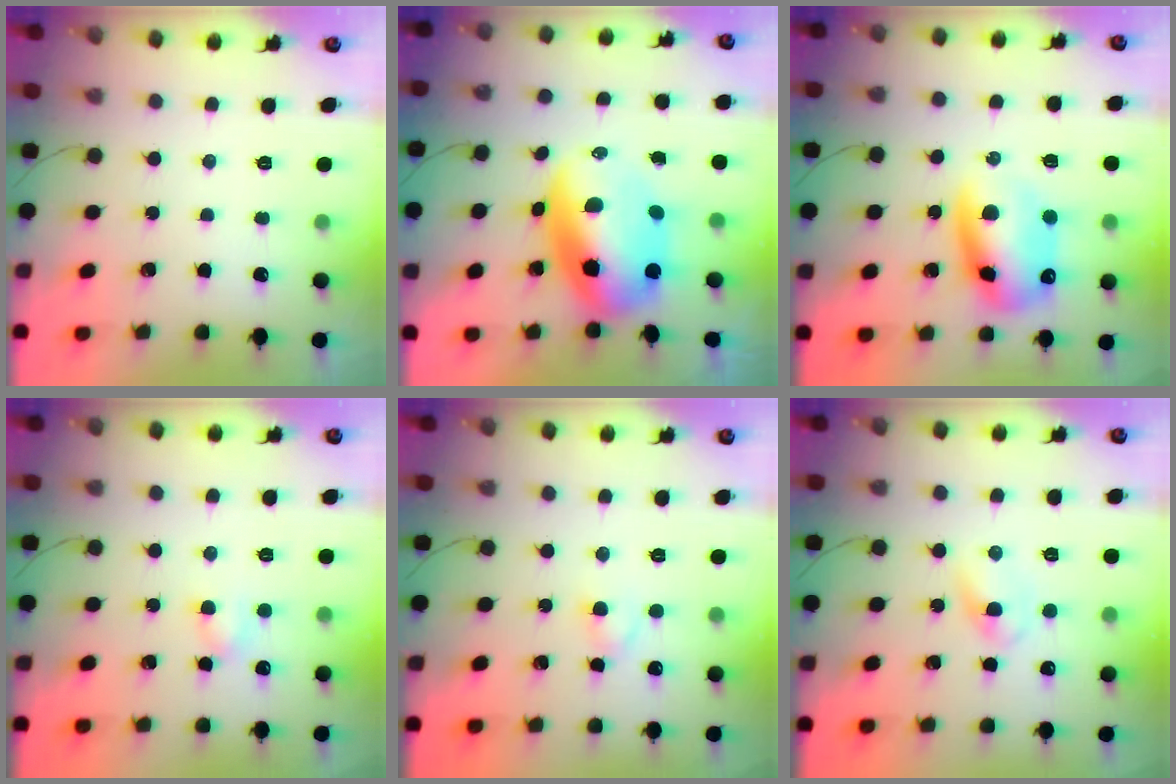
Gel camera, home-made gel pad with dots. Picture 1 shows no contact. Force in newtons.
{"total": 14.3, "press": 13.8, "slide": 3.7}
{"total": 13.0, "press": 12.7, "slide": 2.8}
{"total": 3.2, "press": 3.1, "slide": 1.0}
{"total": 2.8, "press": 2.6, "slide": 1.1}
{"total": 2.7, "press": 2.5, "slide": 1.1}